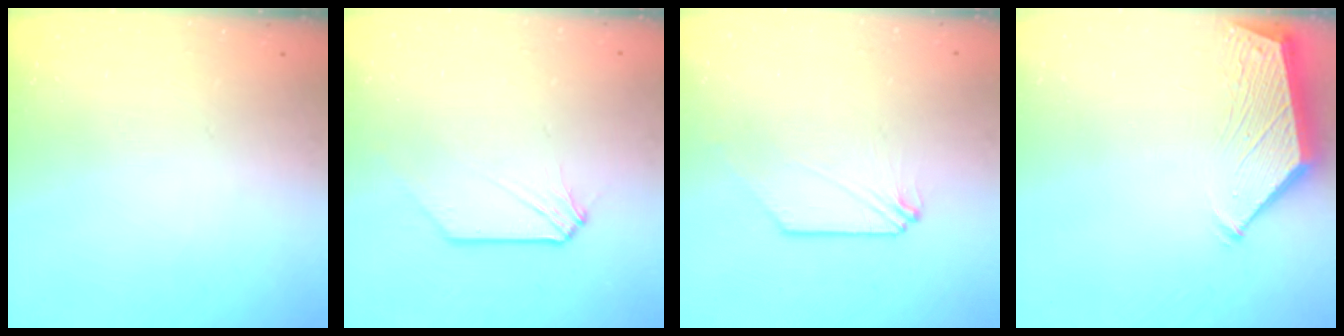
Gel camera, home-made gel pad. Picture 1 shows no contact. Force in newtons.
{"total": 0.5, "press": 0.5, "slide": 0.1}
{"total": 0.0}
{"total": 3.5, "press": 3.5, "slide": 0.5}